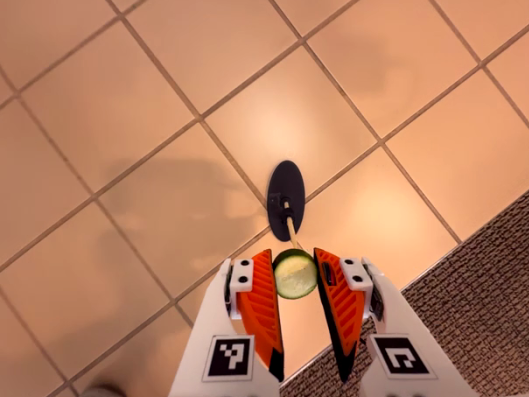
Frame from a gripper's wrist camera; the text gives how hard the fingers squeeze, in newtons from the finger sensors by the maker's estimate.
{"total": 8.2, "left": 8.6, "right": 7.8}